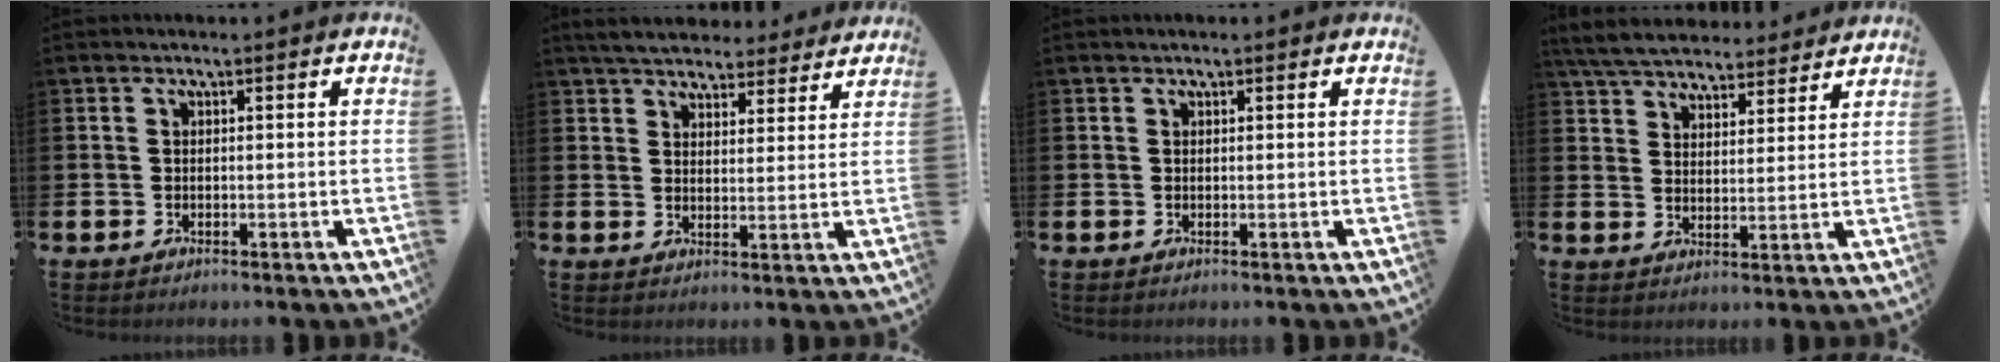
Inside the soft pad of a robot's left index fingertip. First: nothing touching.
{"total": 5.4, "force": [5.2, 1.4, 0.6], "torque": [-0.025, -0.031, 0.092]}
{"total": 0.6, "force": [0.5, 0.2, 0.1], "torque": [0.012, -0.004, 0.006]}
{"total": 6.1, "force": [5.8, 1.4, 1.0], "torque": [-0.042, -0.031, 0.104]}